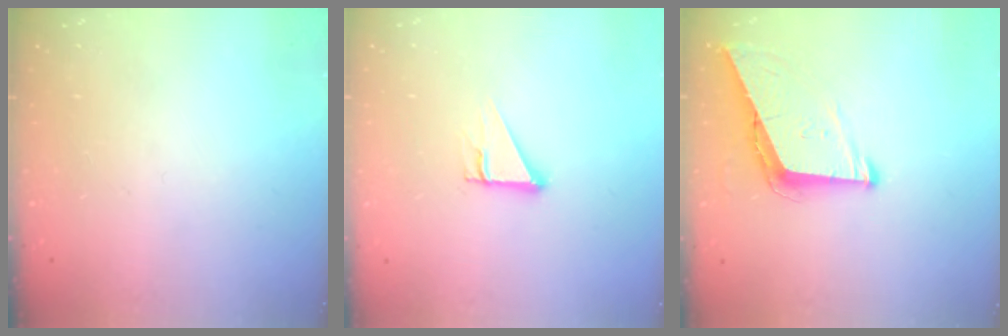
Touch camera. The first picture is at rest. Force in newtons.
{"total": 2.7, "press": 2.7, "slide": 0.0}
{"total": 7.7, "press": 7.7, "slide": 0.3}